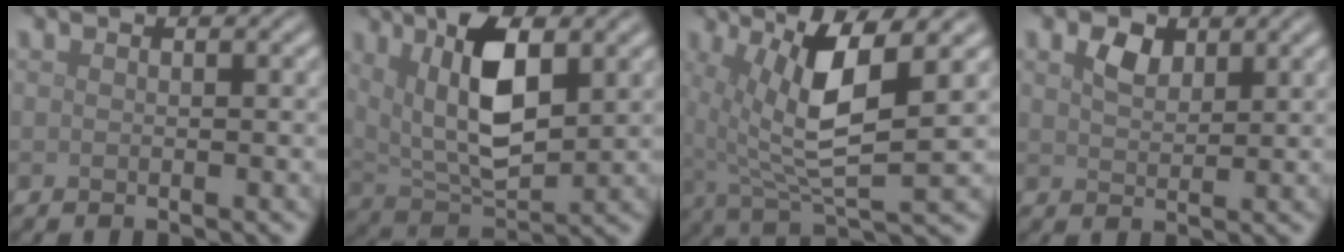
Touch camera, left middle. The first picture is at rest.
{"total": 8.3, "force": [2.6, 3.3, 7.1], "torque": [-0.140, -0.001, 0.049]}
{"total": 7.8, "force": [2.1, 2.1, 7.2], "torque": [-0.137, -0.002, 0.039]}
{"total": 2.1, "force": [1.3, 1.3, 1.1], "torque": [-0.024, 0.003, 0.027]}